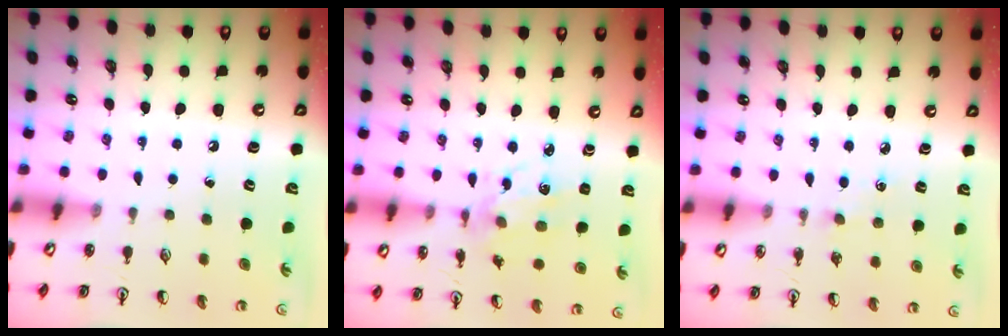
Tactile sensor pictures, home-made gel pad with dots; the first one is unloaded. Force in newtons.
{"total": 4.7, "press": 4.5, "slide": 1.3}
{"total": 2.0, "press": 2.0, "slide": 0.3}